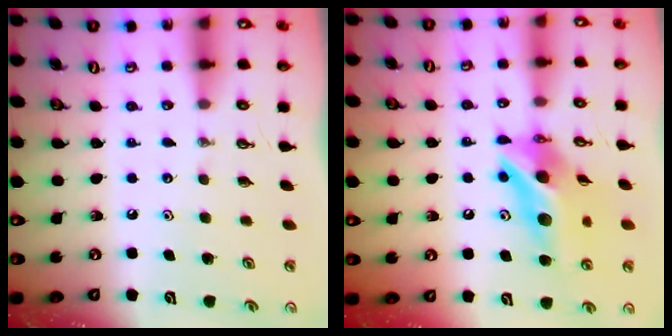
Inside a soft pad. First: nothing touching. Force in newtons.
{"total": 13.0, "press": 12.9, "slide": 1.3}